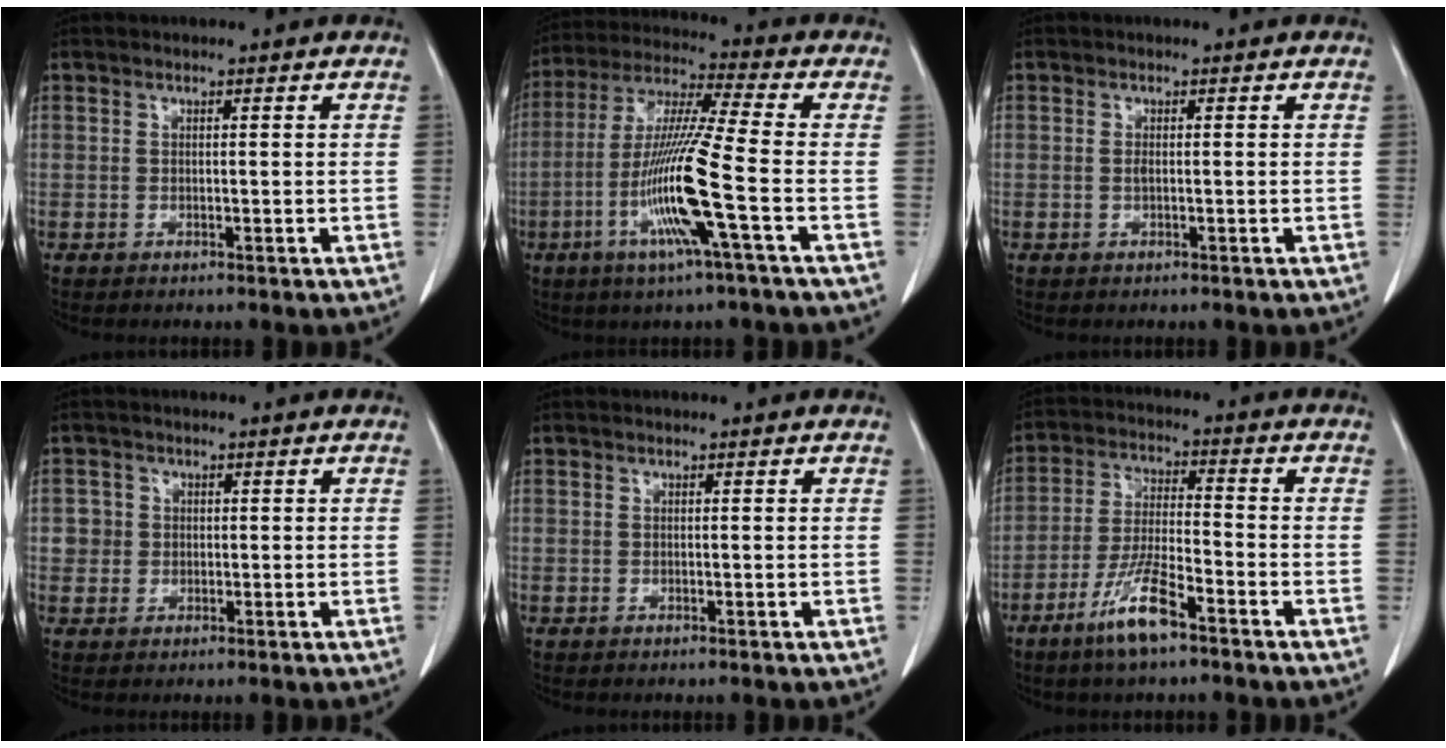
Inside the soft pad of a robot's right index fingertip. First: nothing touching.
{"total": 12.6, "force": [-4.2, -0.8, 11.8], "torque": [-0.236, -0.013, -0.086]}
{"total": 0.6, "force": [-0.1, 0.1, 0.6], "torque": [-0.014, -0.001, 0.000]}
{"total": 2.4, "force": [0.2, 2.4, 0.0], "torque": [0.014, 0.005, 0.002]}
{"total": 0.0}
{"total": 8.9, "force": [-5.6, 1.2, 6.8], "torque": [-0.136, -0.011, -0.106]}